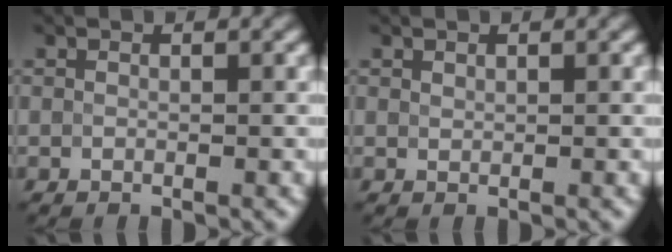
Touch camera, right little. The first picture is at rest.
{"total": 0.6, "force": [0.5, 0.3, 0.2], "torque": [-0.002, 0.000, 0.008]}